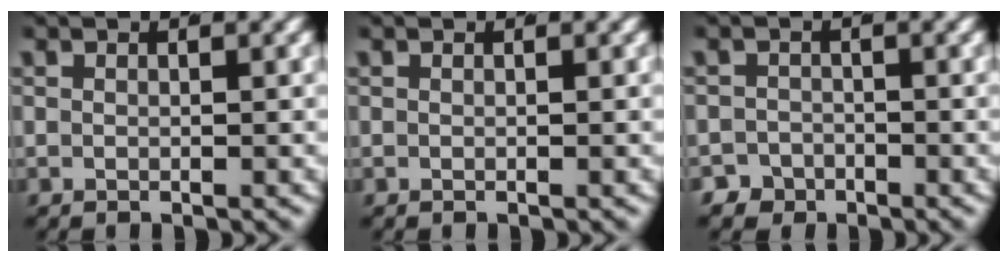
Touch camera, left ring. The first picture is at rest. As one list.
[{"total": 0.0}, {"total": 3.6, "force": [-2.6, 2.5, 0.0], "torque": [0.004, -0.018, -0.045]}]